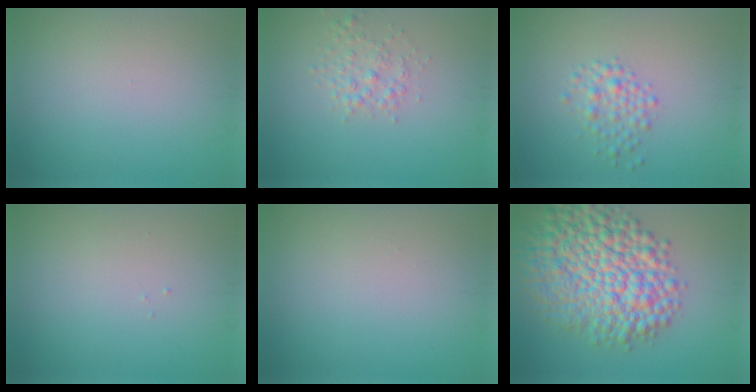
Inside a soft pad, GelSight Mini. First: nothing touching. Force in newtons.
{"total": 1.9, "press": 1.9, "slide": 0.1}
{"total": 2.2, "press": 2.2, "slide": 0.1}
{"total": 0.0}
{"total": 0.0}
{"total": 11.8, "press": 11.8, "slide": 0.4}